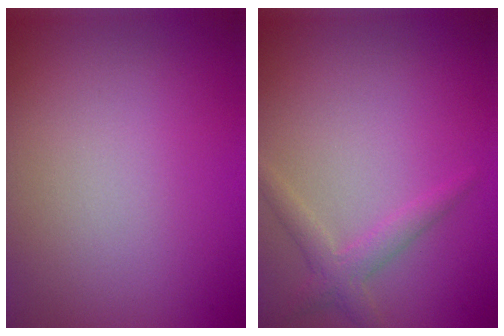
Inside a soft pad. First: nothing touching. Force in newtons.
{"total": 1.9, "press": 1.9, "slide": 0.0}